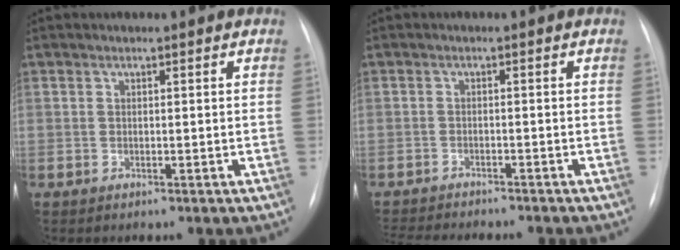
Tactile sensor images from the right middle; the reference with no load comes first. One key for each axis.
{"total": 11.7, "fx": -10.6, "fy": 2.0, "fz": 4.6, "tx": -0.074, "ty": -0.009, "tz": -0.141}